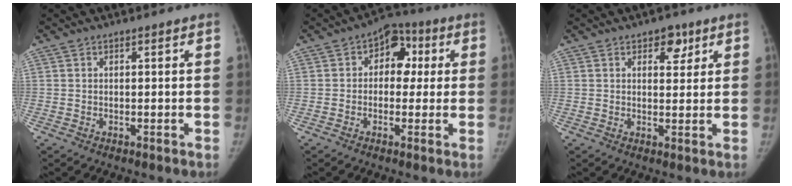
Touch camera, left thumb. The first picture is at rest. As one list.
[{"total": 8.1, "force": [1.5, 6.1, 5.1], "torque": [-0.019, 0.019, 0.010]}, {"total": 4.5, "force": [2.5, 2.8, 2.6], "torque": [-0.006, -0.011, 0.032]}]